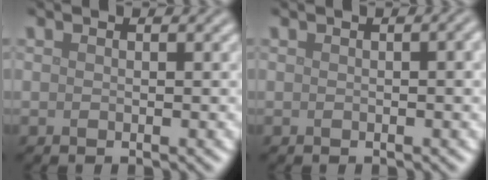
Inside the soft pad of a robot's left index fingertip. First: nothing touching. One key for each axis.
{"total": 1.9, "fx": 0.1, "fy": 0.5, "fz": 1.8, "tx": -0.020, "ty": 0.006, "tz": 0.001}